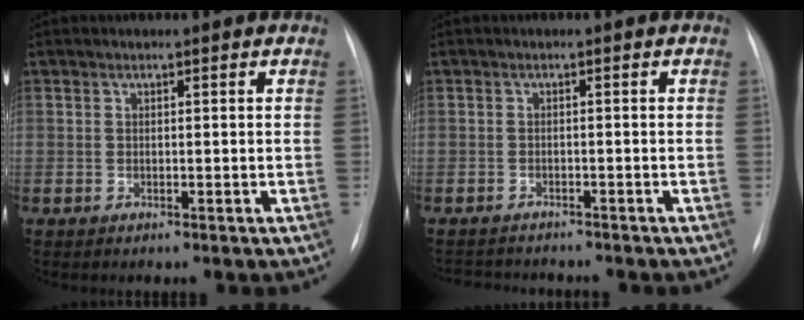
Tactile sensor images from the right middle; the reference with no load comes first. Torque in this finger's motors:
{"motor_torque": [-0.40, -0.34, -0.13, -0.01]}